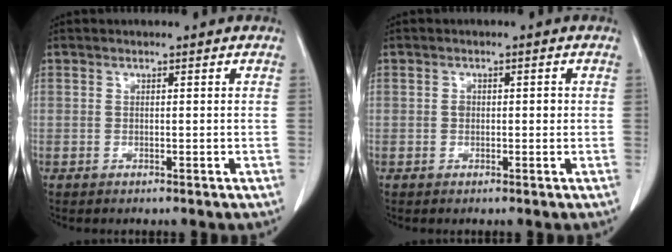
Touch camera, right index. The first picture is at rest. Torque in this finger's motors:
{"motor_torque": [0.23, 0.06, 0.00, 0.03]}